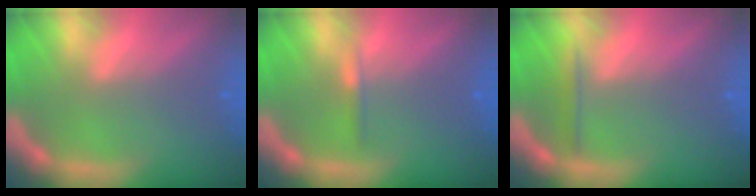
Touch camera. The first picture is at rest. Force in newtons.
{"total": 0.9}
{"total": 1.4}